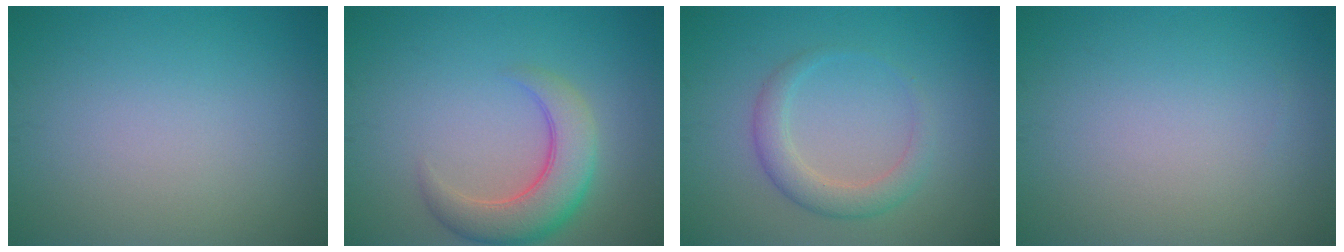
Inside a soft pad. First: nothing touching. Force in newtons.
{"total": 5.3, "press": 5.3, "slide": 0.5}
{"total": 2.9, "press": 2.9, "slide": 0.1}
{"total": 0.0}